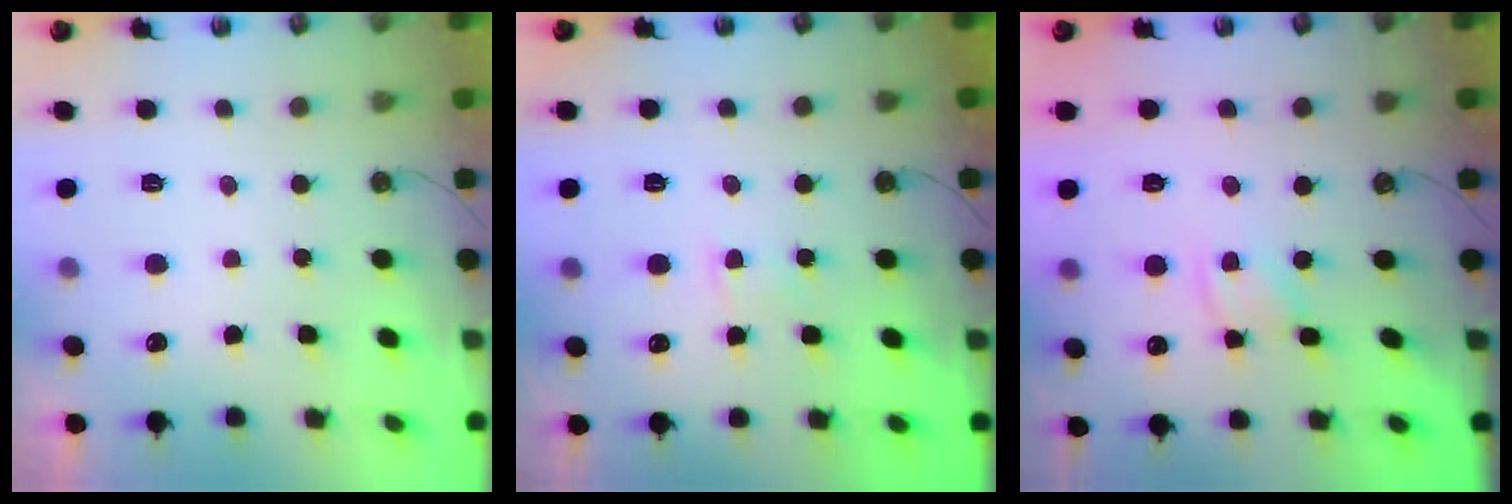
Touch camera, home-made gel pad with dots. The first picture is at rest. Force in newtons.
{"total": 1.7, "press": 1.6, "slide": 0.3}
{"total": 2.4, "press": 2.4, "slide": 0.2}